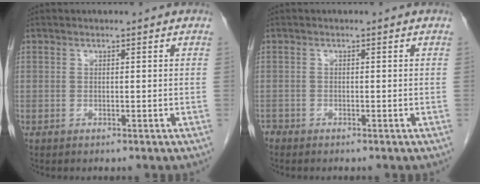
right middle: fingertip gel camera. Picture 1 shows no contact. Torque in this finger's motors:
{"motor_torque": [0.16, 0.02, 0.00, -0.02]}